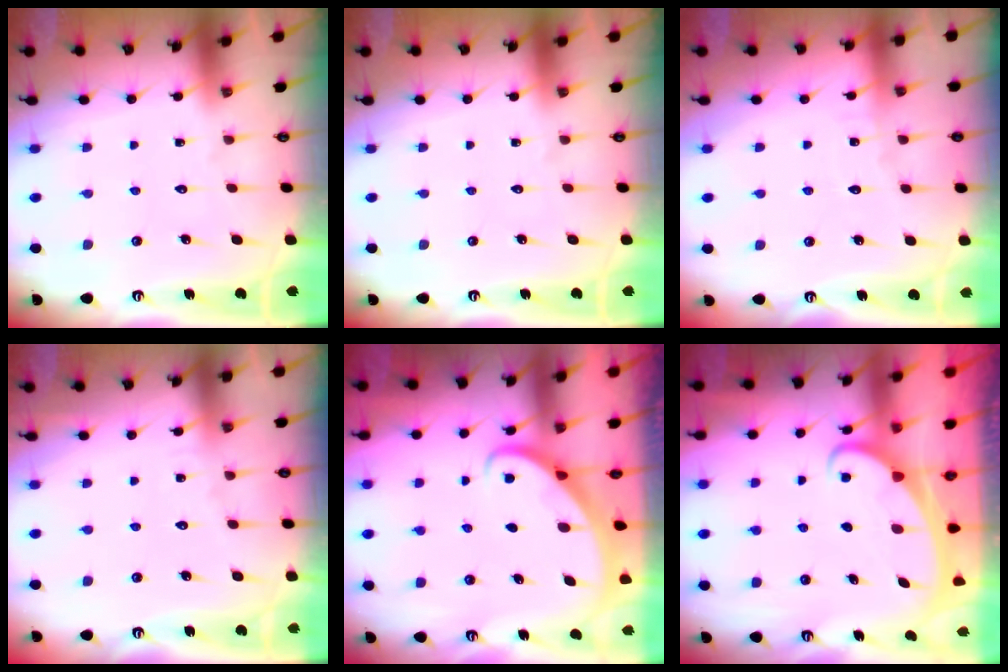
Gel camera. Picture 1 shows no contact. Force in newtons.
{"total": 0.0}
{"total": 2.4, "press": 2.4, "slide": 0.3}
{"total": 3.6, "press": 3.6, "slide": 0.5}
{"total": 2.9, "press": 2.9, "slide": 0.2}
{"total": 2.3, "press": 2.3, "slide": 0.3}